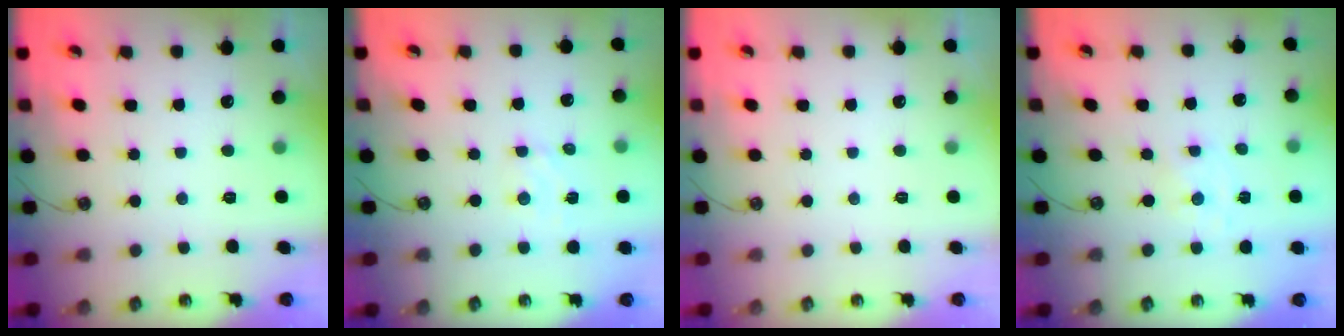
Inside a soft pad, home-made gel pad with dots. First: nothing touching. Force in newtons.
{"total": 3.0, "press": 2.9, "slide": 0.6}
{"total": 0.0}
{"total": 0.0}